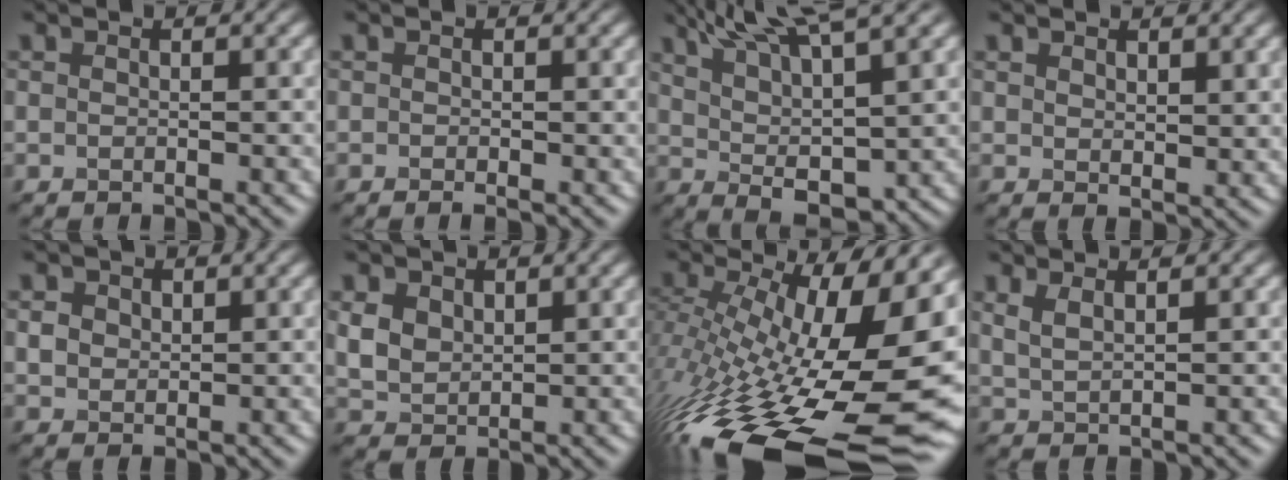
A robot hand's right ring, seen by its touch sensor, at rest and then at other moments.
{"total": 0.6, "force": [-0.2, 0.3, 0.4], "torque": [-0.004, -0.004, -0.004]}
{"total": 9.0, "force": [5.6, 2.2, 6.7], "torque": [-0.120, 0.010, 0.100]}
{"total": 2.0, "force": [1.5, 1.0, 0.9], "torque": [-0.017, -0.007, 0.032]}
{"total": 1.7, "force": [0.7, 1.4, 0.6], "torque": [-0.013, -0.005, 0.015]}
{"total": 3.4, "force": [1.3, 2.6, 1.8], "torque": [-0.047, -0.003, 0.025]}
{"total": 18.9, "force": [-4.0, 8.1, 16.7], "torque": [-0.278, -0.027, -0.063]}
{"total": 1.8, "force": [1.3, 0.6, 1.1], "torque": [-0.022, -0.002, 0.029]}